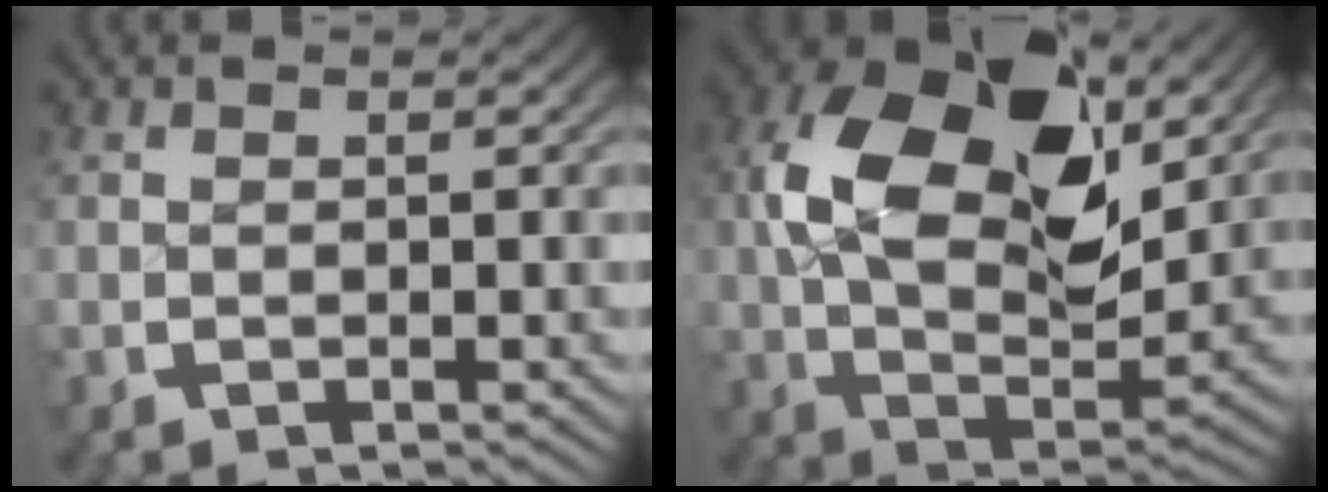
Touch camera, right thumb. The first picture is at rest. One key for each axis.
{"total": 18.0, "fx": 3.5, "fy": 10.8, "fz": 14.0, "tx": -0.272, "ty": -0.030, "tz": 0.062}